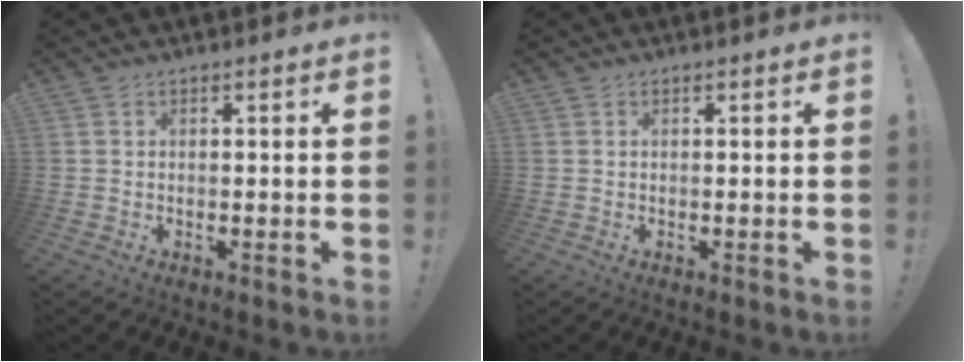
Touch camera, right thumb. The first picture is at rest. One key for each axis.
{"total": 0.0}